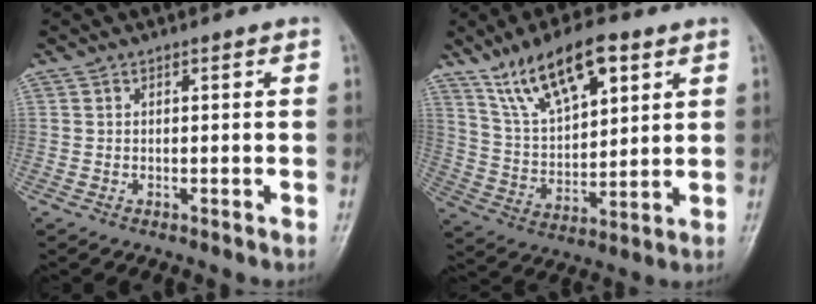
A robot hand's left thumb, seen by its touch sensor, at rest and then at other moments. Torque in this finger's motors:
{"motor_torque": [0.53, 0.46, 1.27, -1.49, 0.19]}